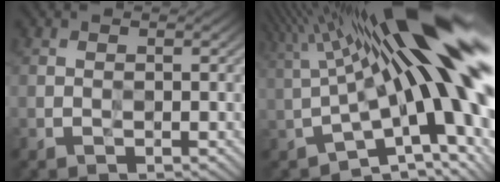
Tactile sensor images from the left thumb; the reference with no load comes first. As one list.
[{"total": 22.0, "force": [3.4, 6.3, 20.8], "torque": [-0.315, 0.013, 0.059]}]